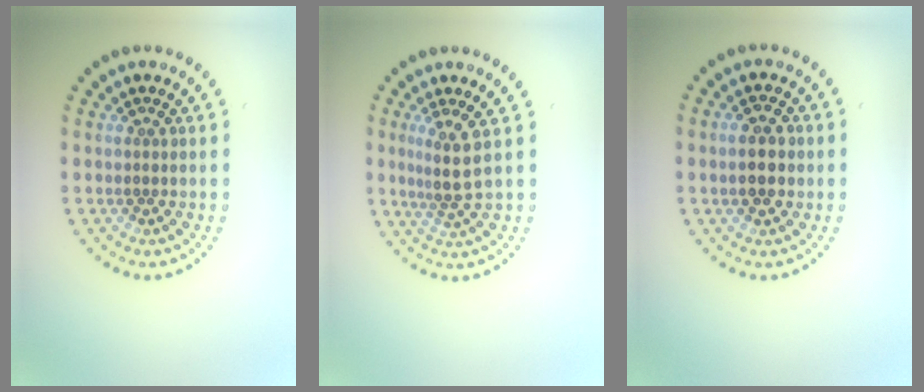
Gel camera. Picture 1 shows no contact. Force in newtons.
{"total": 2.8, "press": 1.9, "slide": 2.0}
{"total": 2.8, "press": 2.8, "slide": 0.1}